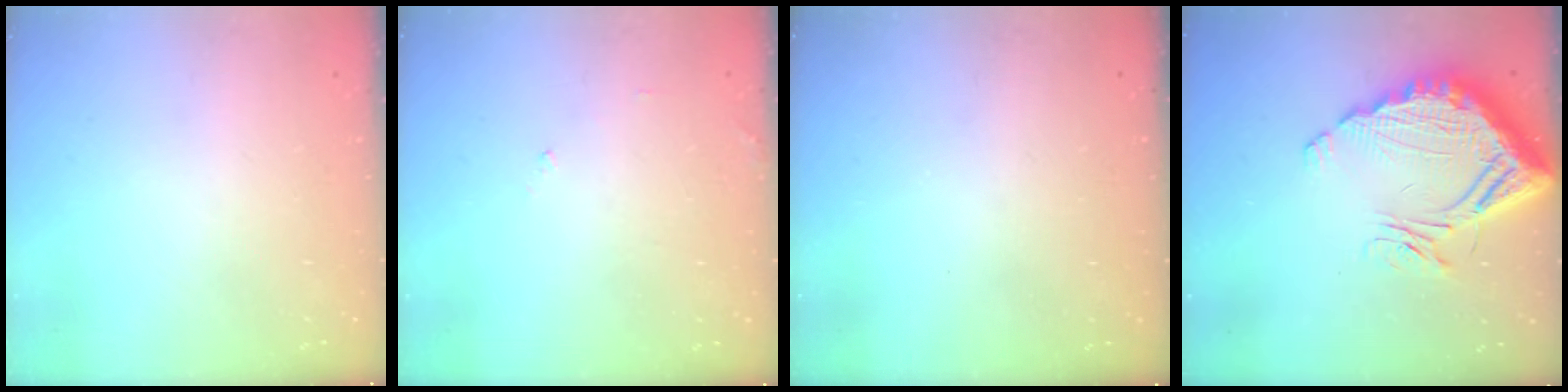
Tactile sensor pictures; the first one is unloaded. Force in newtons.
{"total": 5.5, "press": 5.5, "slide": 0.2}
{"total": 3.2, "press": 3.2, "slide": 0.1}
{"total": 17.5, "press": 17.4, "slide": 1.5}